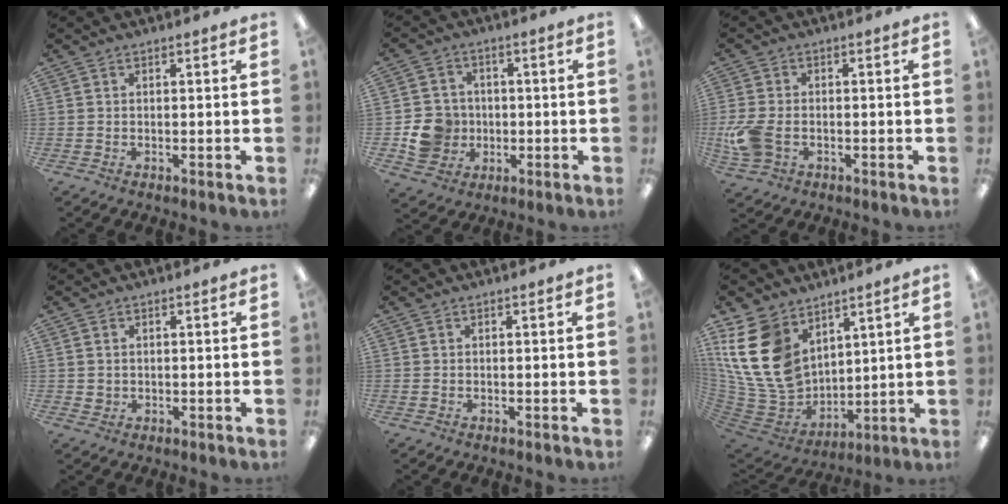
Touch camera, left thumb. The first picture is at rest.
{"total": 9.1, "force": [-1.7, 8.5, 2.7], "torque": [-0.063, 0.018, -0.022]}
{"total": 7.7, "force": [-2.0, 5.2, 5.3], "torque": [-0.128, 0.000, -0.036]}
{"total": 1.3, "force": [0.3, 1.2, 0.2], "torque": [-0.006, 0.004, 0.005]}
{"total": 0.0}
{"total": 18.1, "force": [7.5, 12.6, 10.6], "torque": [-0.266, -0.052, 0.141]}